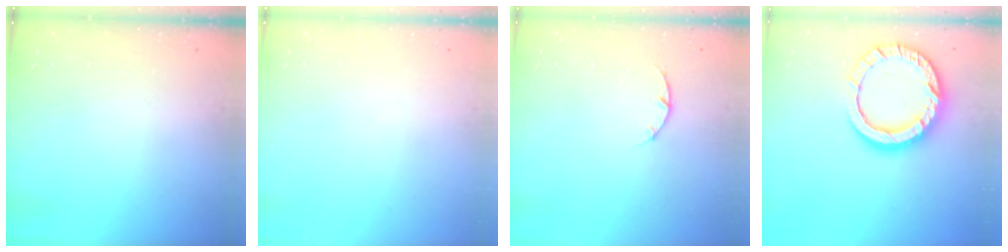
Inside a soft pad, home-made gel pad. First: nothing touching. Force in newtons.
{"total": 0.0}
{"total": 3.2, "press": 3.2, "slide": 0.5}
{"total": 16.3, "press": 16.2, "slide": 1.5}